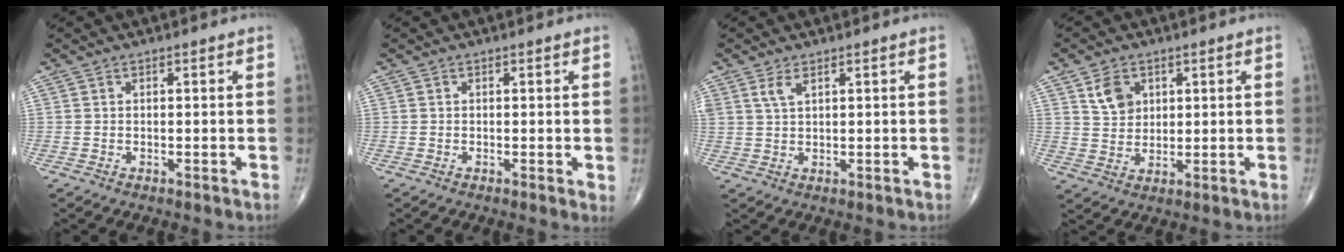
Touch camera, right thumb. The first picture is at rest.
{"total": 1.1, "force": [0.1, 0.4, 1.0], "torque": [-0.016, -0.005, -0.002]}
{"total": 2.6, "force": [1.5, 1.0, 1.8], "torque": [-0.039, -0.001, 0.038]}
{"total": 5.8, "force": [2.6, 4.3, 2.8], "torque": [-0.032, -0.015, 0.050]}